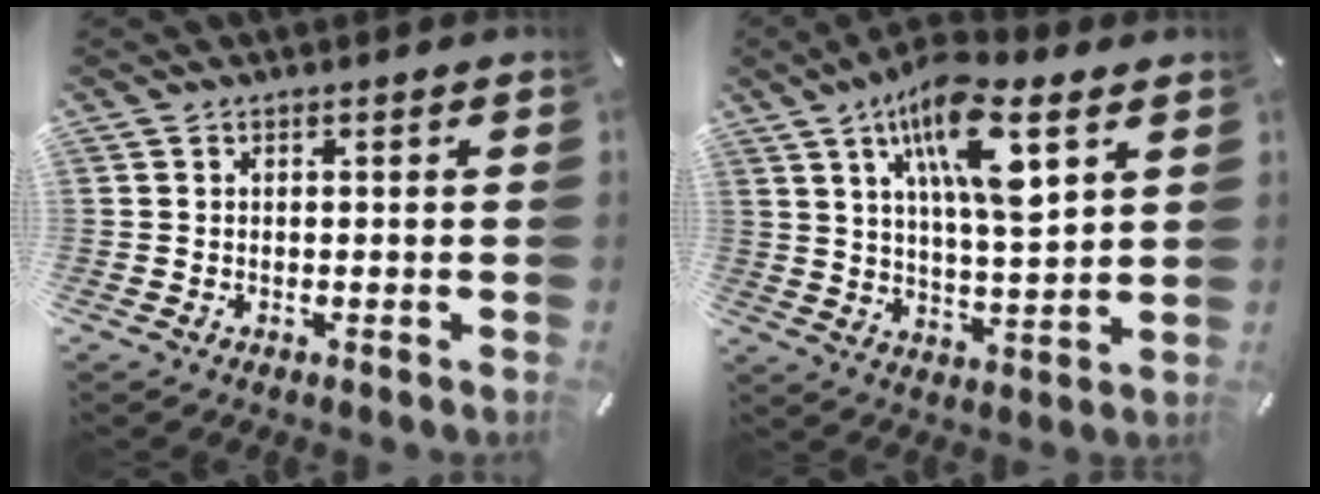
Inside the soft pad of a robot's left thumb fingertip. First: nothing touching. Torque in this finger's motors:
{"motor_torque": [2.20, 2.31, 1.46, -1.31, 0.22]}